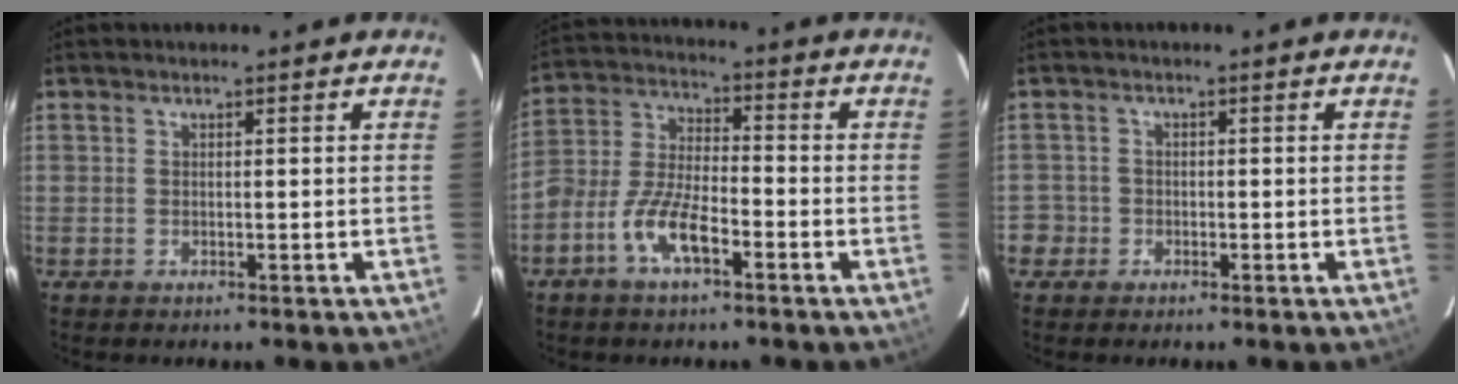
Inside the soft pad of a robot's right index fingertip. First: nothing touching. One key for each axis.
{"total": 9.6, "fx": -5.1, "fy": 3.7, "fz": 7.2, "tx": -0.158, "ty": 0.010, "tz": -0.102}
{"total": 2.8, "fx": -1.2, "fy": 2.5, "fz": -0.2, "tx": 0.007, "ty": 0.021, "tz": -0.021}